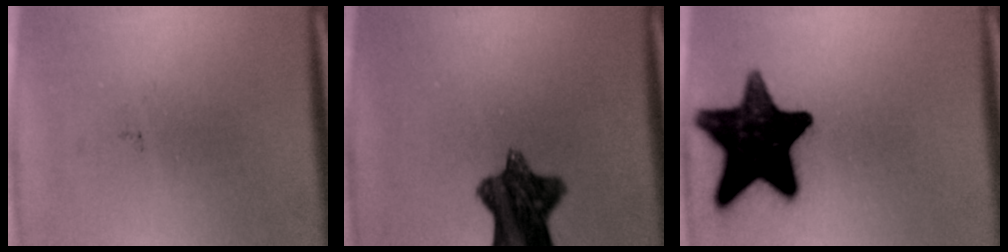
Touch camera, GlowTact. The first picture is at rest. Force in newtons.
{"total": 9.8}
{"total": 15.9}